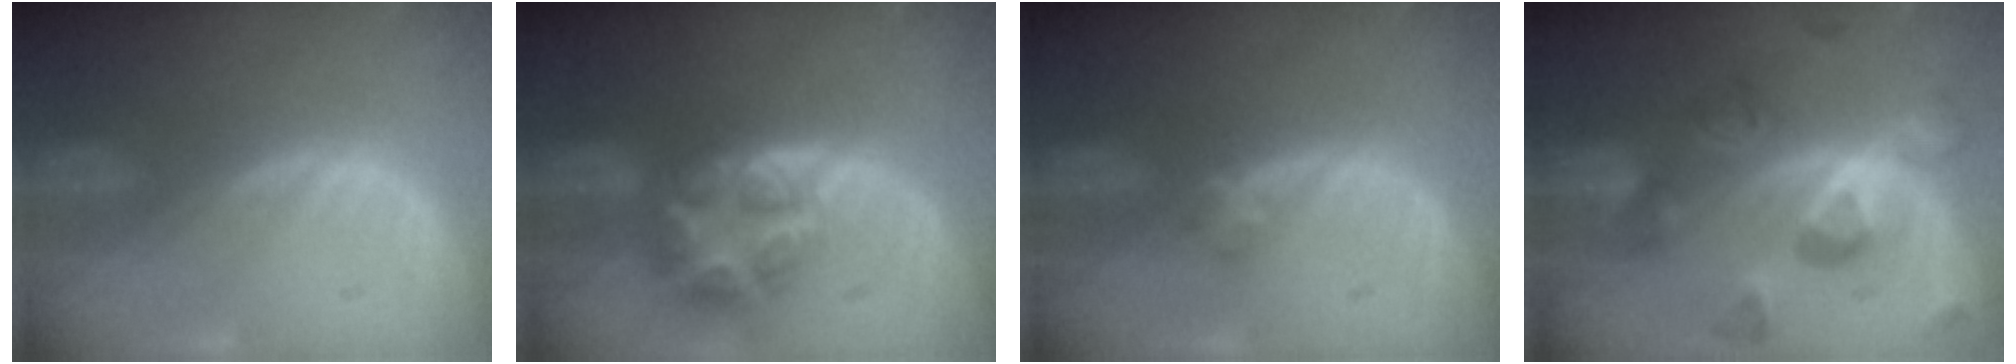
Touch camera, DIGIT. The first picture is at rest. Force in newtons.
{"total": 7.9, "press": 6.9, "slide": 3.9}
{"total": 1.2, "press": 1.2, "slide": 0.2}
{"total": 9.4, "press": 9.4, "slide": 0.6}